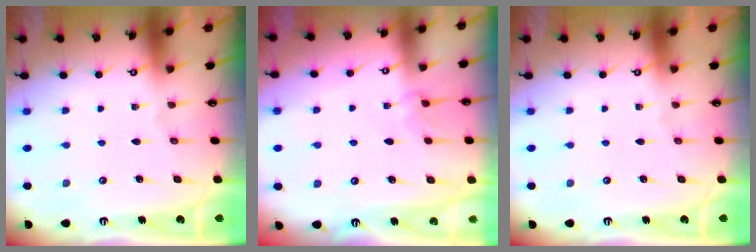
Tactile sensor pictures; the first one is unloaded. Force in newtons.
{"total": 3.0, "press": 2.9, "slide": 0.5}
{"total": 0.0}